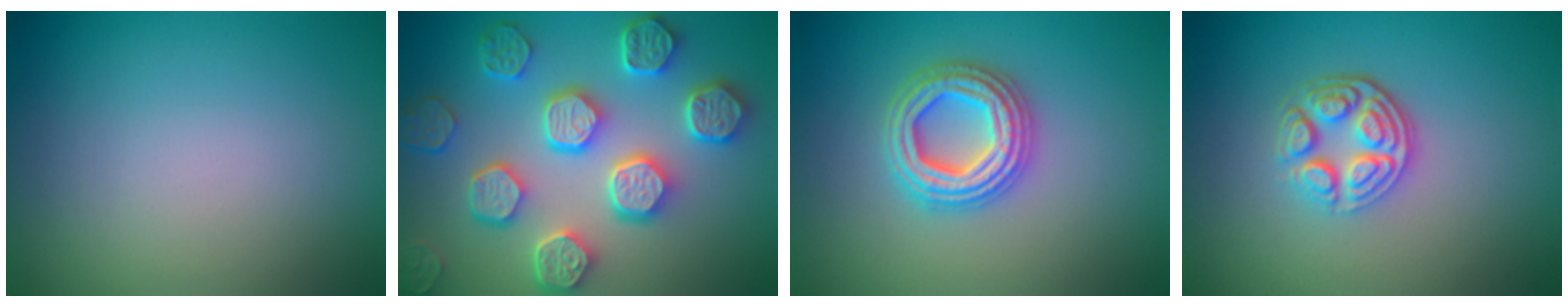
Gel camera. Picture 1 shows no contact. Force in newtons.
{"total": 8.0, "press": 6.7, "slide": 4.4}
{"total": 4.8, "press": 4.7, "slide": 0.8}
{"total": 4.1, "press": 3.2, "slide": 2.5}